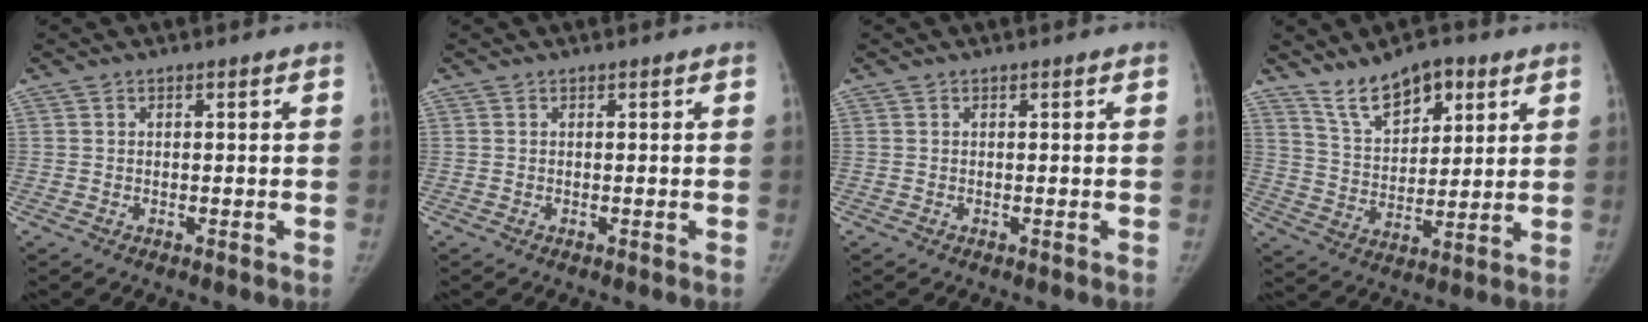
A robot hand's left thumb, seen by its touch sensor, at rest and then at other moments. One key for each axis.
{"total": 0.0}
{"total": 0.0}
{"total": 11.2, "fx": 7.2, "fy": 5.6, "fz": 6.4, "tx": -0.081, "ty": -0.038, "tz": 0.132}